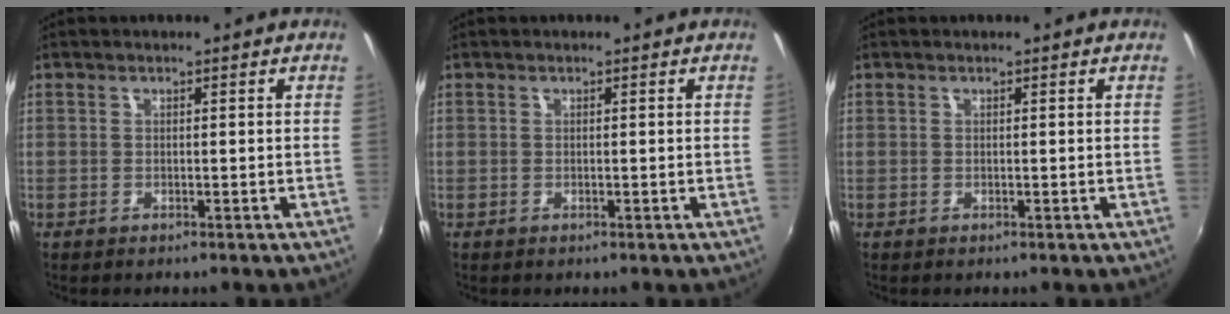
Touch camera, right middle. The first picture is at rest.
{"total": 0.0}
{"total": 0.0}